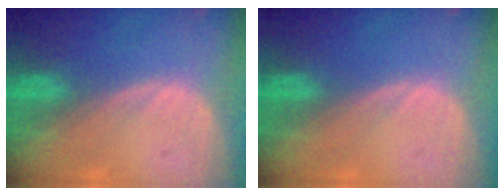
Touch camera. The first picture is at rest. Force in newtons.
{"total": 0.0}